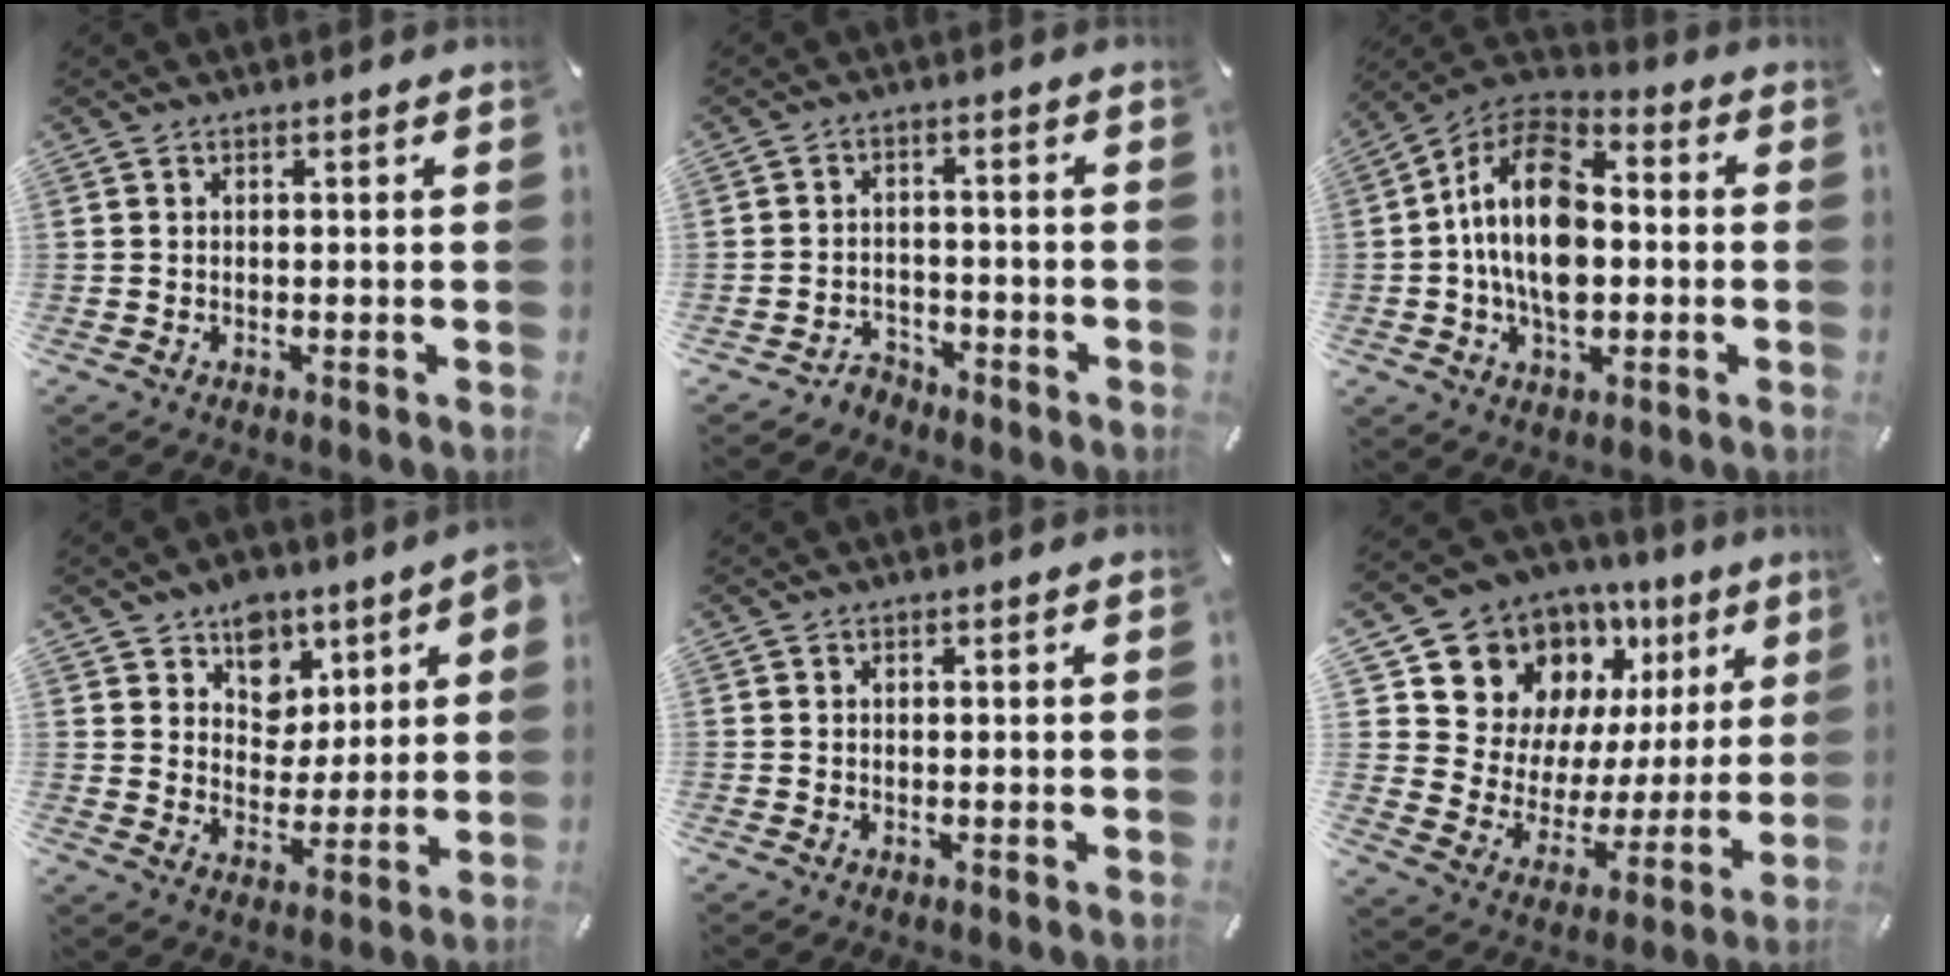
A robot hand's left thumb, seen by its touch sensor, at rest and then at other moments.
{"total": 3.7, "force": [-3.0, 2.1, 0.7], "torque": [-0.019, 0.014, -0.061]}
{"total": 16.8, "force": [-1.4, 10.7, 12.9], "torque": [-0.276, 0.009, -0.030]}
{"total": 9.5, "force": [5.4, 7.7, 1.6], "torque": [-0.023, -0.039, 0.100]}
{"total": 0.0}
{"total": 14.9, "force": [10.2, 10.3, 3.5], "torque": [-0.061, -0.097, 0.190]}